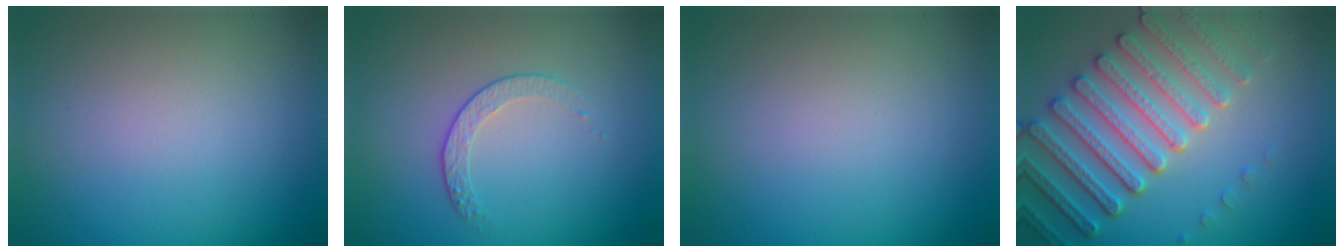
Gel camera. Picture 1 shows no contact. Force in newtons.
{"total": 1.6, "press": 1.0, "slide": 1.3}
{"total": 0.0}
{"total": 6.3, "press": 5.5, "slide": 3.1}